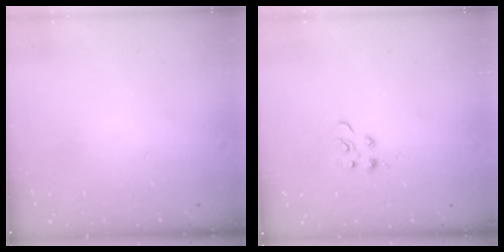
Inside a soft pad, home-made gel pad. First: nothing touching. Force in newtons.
{"total": 3.3, "press": 3.3, "slide": 0.4}